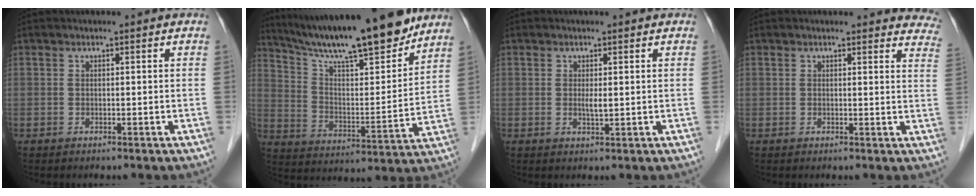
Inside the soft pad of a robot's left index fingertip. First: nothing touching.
{"total": 19.3, "force": [16.5, 0.9, 10.0], "torque": [-0.172, -0.007, 0.278]}
{"total": 1.4, "force": [0.1, 0.2, 1.3], "torque": [-0.029, -0.006, 0.003]}
{"total": 10.1, "force": [9.6, 2.6, 1.5], "torque": [0.030, -0.034, 0.063]}